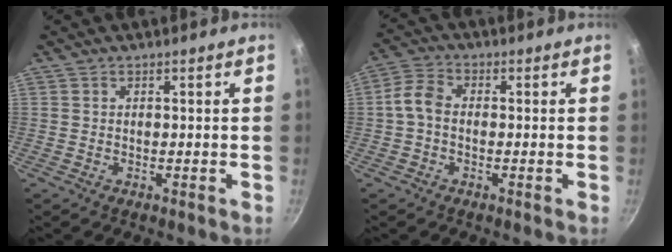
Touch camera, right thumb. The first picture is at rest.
{"total": 4.9, "force": [-0.6, 3.5, 3.4], "torque": [-0.073, 0.021, -0.024]}